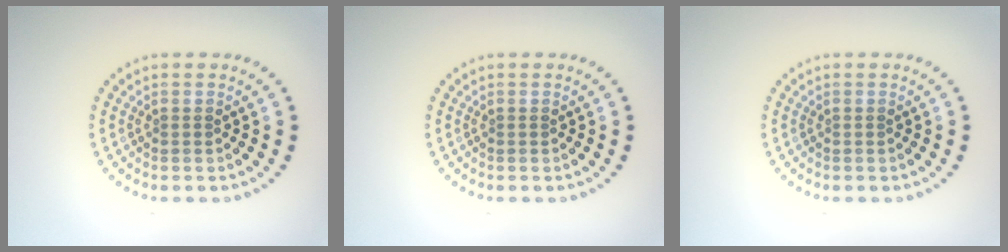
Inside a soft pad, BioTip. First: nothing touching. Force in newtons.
{"total": 0.0}
{"total": 0.0}